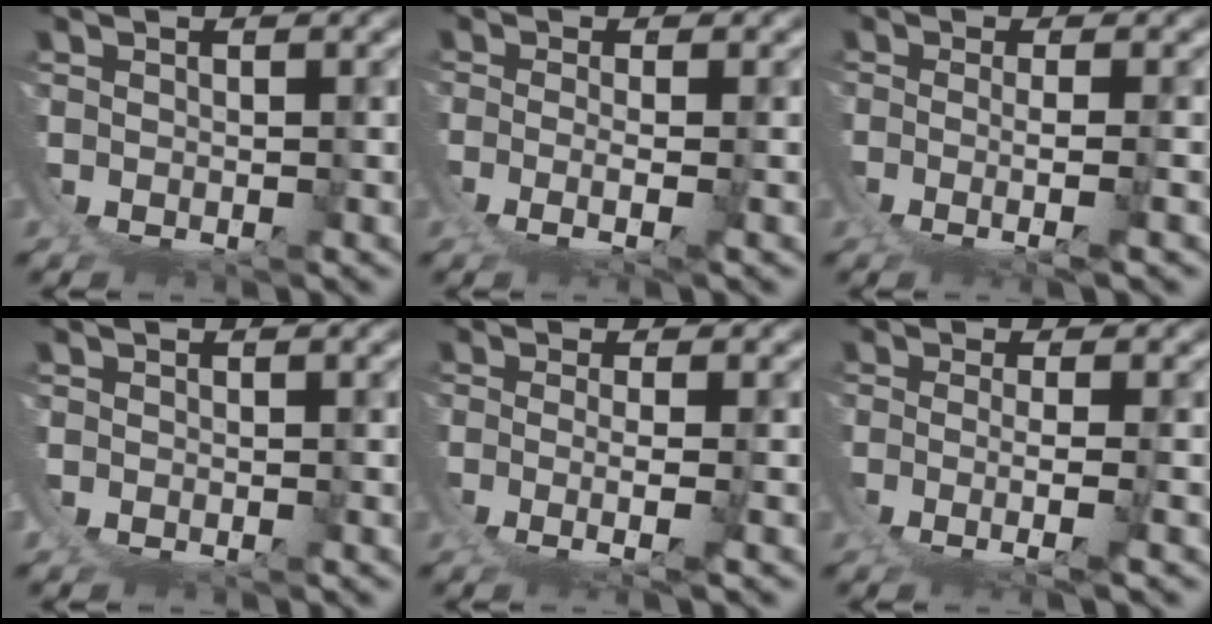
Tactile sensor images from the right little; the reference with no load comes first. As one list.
[{"total": 2.6, "force": [0.2, 0.5, 2.5], "torque": [-0.062, -0.021, 0.016]}, {"total": 2.9, "force": [-0.3, 0.4, 2.9], "torque": [-0.065, -0.022, 0.009]}, {"total": 0.8, "force": [0.1, 0.7, 0.3], "torque": [-0.014, 0.000, 0.001]}, {"total": 2.8, "force": [0.0, 0.5, 2.7], "torque": [-0.068, -0.023, 0.013]}, {"total": 3.0, "force": [-0.4, 0.7, 2.8], "torque": [-0.069, -0.023, 0.007]}]